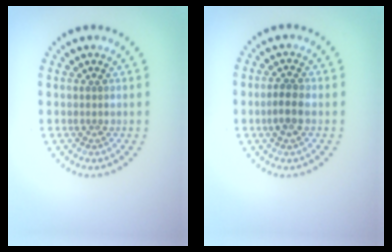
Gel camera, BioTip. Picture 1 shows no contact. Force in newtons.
{"total": 1.6, "press": 1.6, "slide": 0.5}